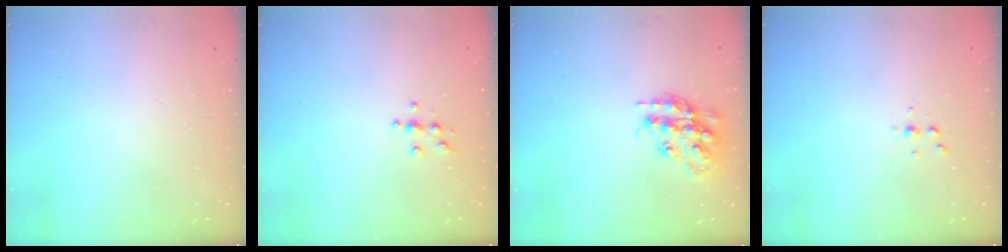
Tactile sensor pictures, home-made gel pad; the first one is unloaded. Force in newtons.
{"total": 3.7, "press": 3.7, "slide": 0.4}
{"total": 16.5, "press": 16.5, "slide": 1.0}
{"total": 2.6, "press": 2.6, "slide": 0.3}